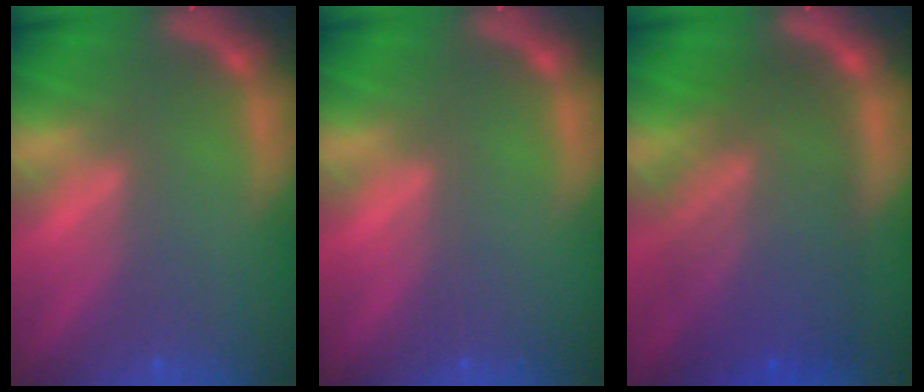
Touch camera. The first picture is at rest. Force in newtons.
{"total": 0.0}
{"total": 10.0}